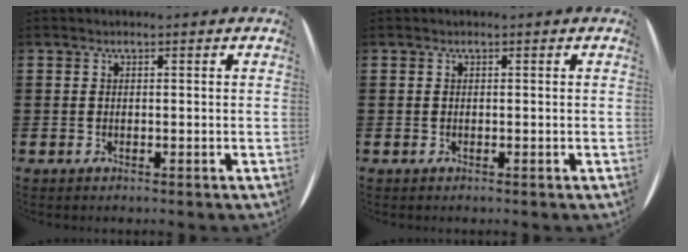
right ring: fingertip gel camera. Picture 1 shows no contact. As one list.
[{"total": 0.0}]